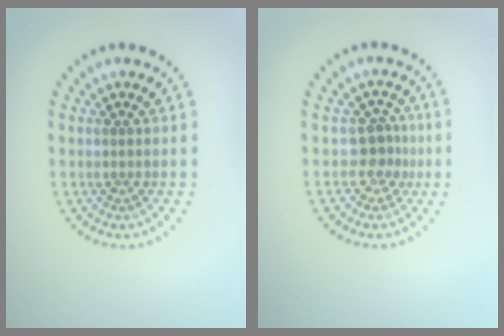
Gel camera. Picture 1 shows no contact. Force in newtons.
{"total": 2.2, "press": 1.6, "slide": 1.6}